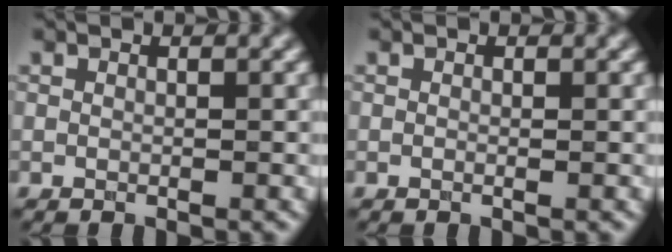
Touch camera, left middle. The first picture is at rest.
{"total": 0.0}